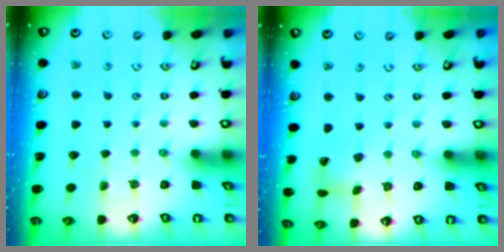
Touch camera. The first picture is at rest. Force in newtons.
{"total": 2.3, "press": 2.3, "slide": 0.3}